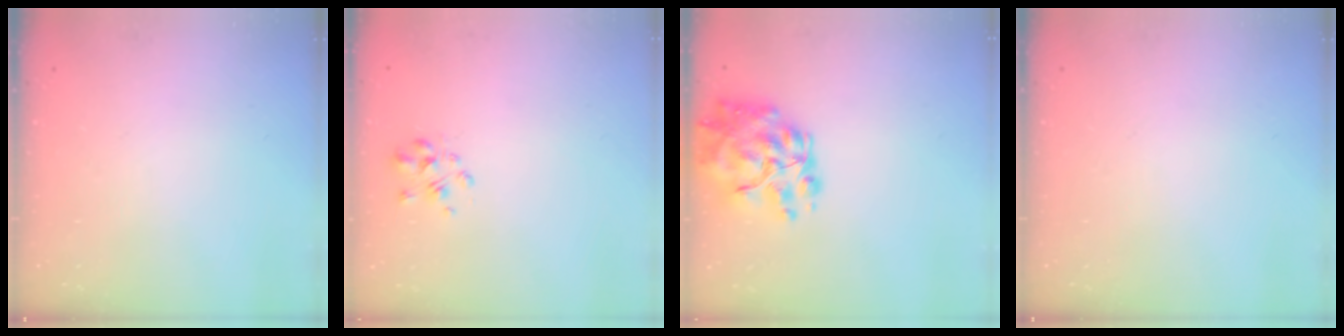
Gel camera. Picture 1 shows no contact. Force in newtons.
{"total": 3.1, "press": 3.0, "slide": 1.0}
{"total": 14.2, "press": 13.6, "slide": 4.0}
{"total": 0.0}